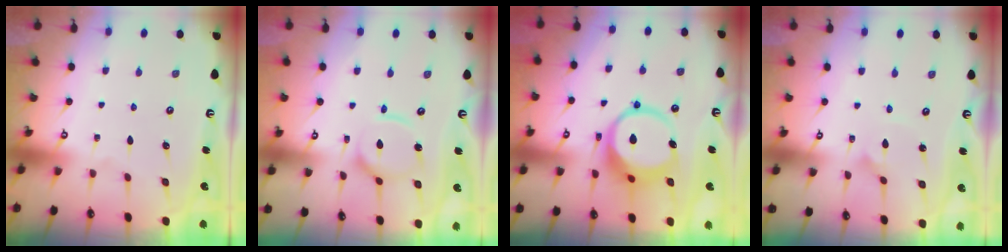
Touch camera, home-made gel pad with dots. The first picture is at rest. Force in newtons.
{"total": 12.1, "press": 12.0, "slide": 1.4}
{"total": 12.1, "press": 12.0, "slide": 1.4}
{"total": 1.3, "press": 1.3, "slide": 0.0}